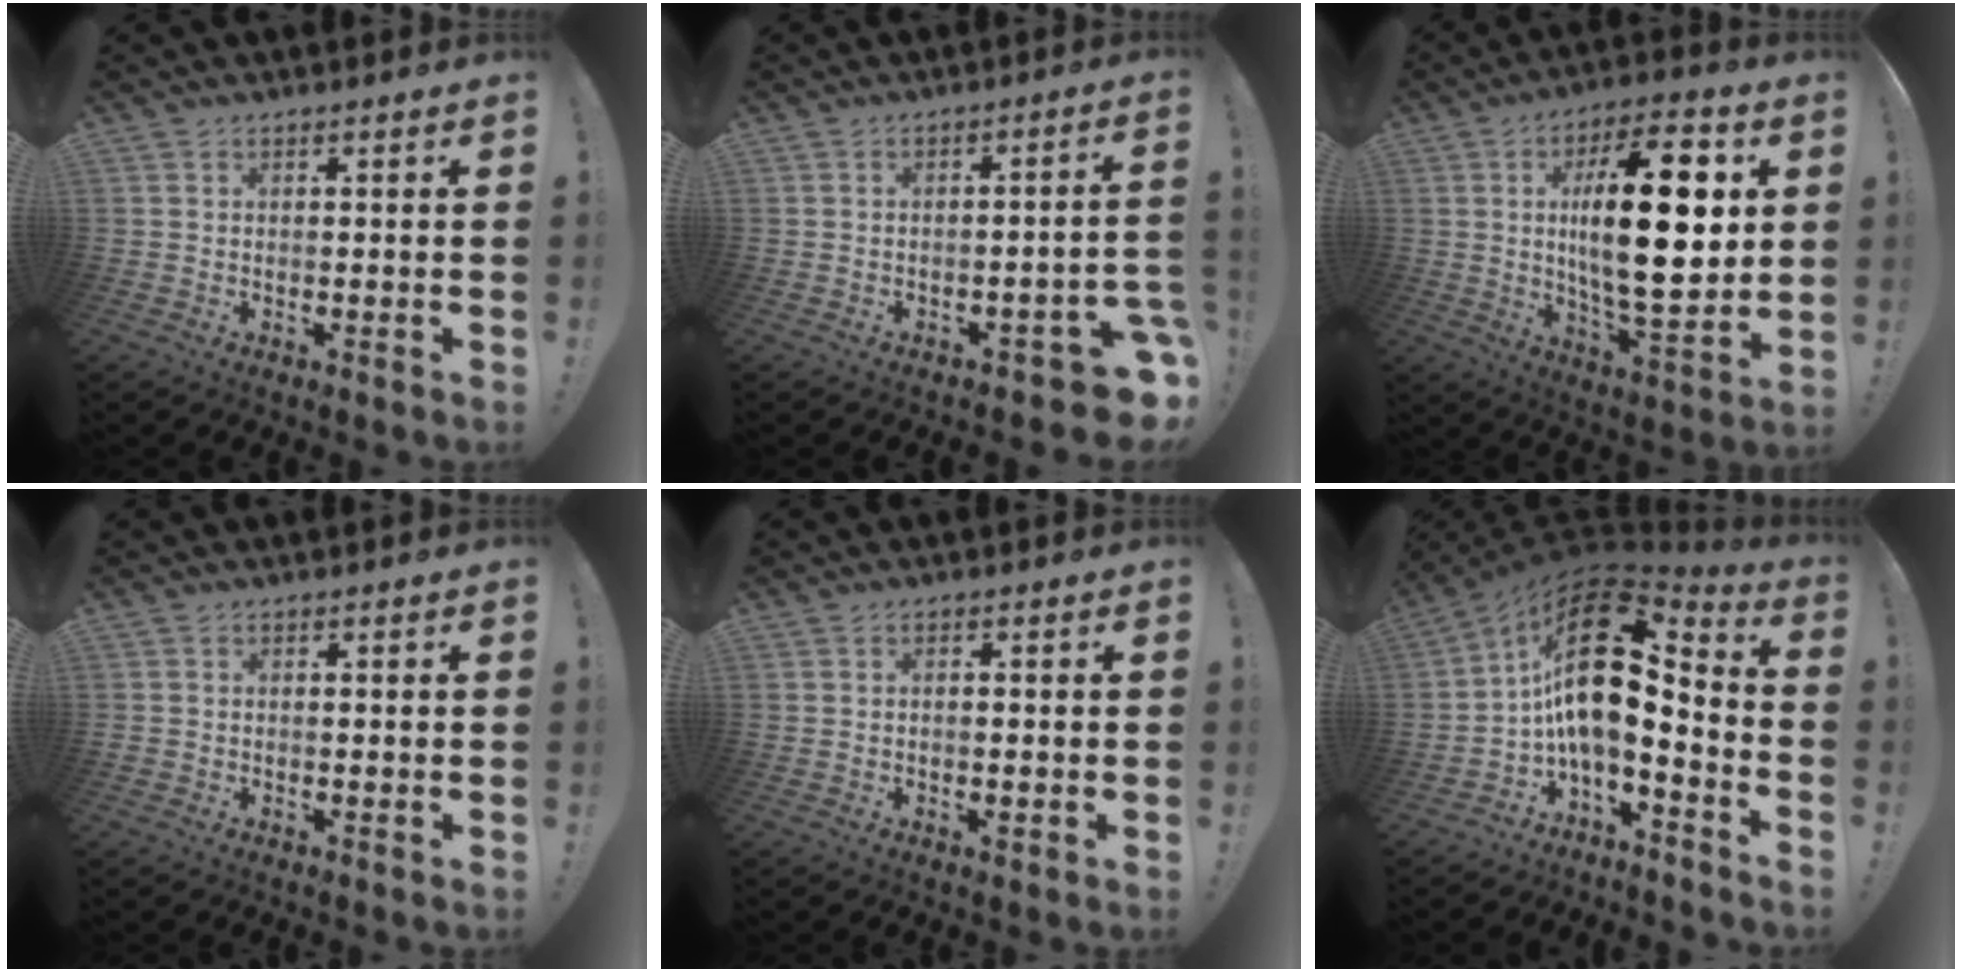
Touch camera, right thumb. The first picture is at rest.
{"total": 6.6, "force": [-4.0, 2.1, 4.9], "torque": [-0.051, 0.013, -0.065]}
{"total": 24.8, "force": [3.9, 9.5, 22.6], "torque": [-0.368, -0.009, 0.054]}
{"total": 0.9, "force": [-0.4, 0.8, 0.4], "torque": [-0.009, 0.004, -0.006]}
{"total": 1.2, "force": [-0.5, 0.4, 1.0], "torque": [-0.013, 0.001, -0.009]}
{"total": 19.2, "force": [2.8, 8.7, 16.9], "torque": [-0.299, -0.020, 0.052]}